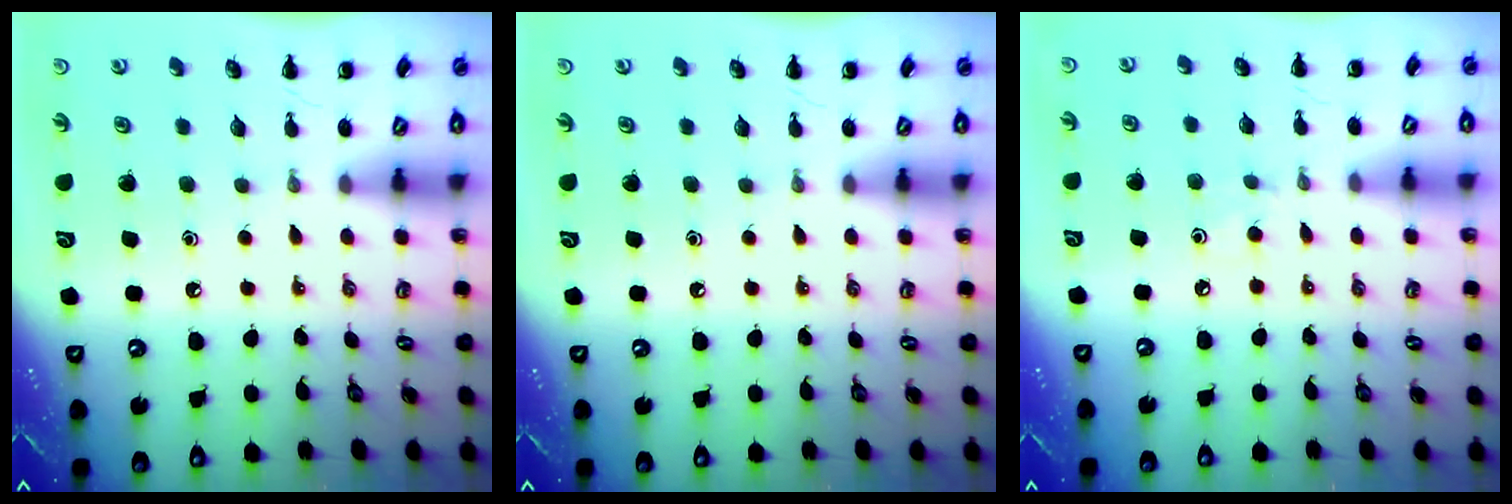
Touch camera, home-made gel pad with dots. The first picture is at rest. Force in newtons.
{"total": 0.0}
{"total": 2.9, "press": 2.7, "slide": 1.1}